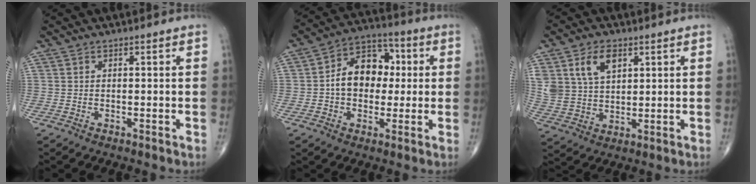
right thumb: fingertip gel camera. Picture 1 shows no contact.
{"total": 12.2, "force": [0.5, 9.0, 8.2], "torque": [-0.098, 0.030, -0.001]}
{"total": 9.9, "force": [4.4, 6.2, 6.3], "torque": [-0.112, -0.012, 0.092]}